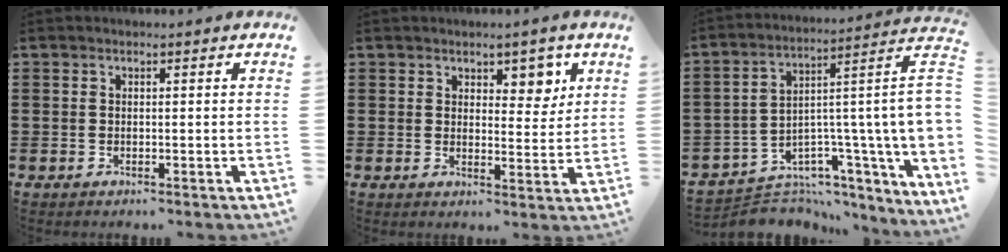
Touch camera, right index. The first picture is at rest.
{"total": 4.6, "force": [3.3, 2.5, 2.1], "torque": [-0.028, -0.005, 0.054]}
{"total": 6.5, "force": [0.0, 2.1, 6.1], "torque": [-0.118, -0.032, -0.001]}